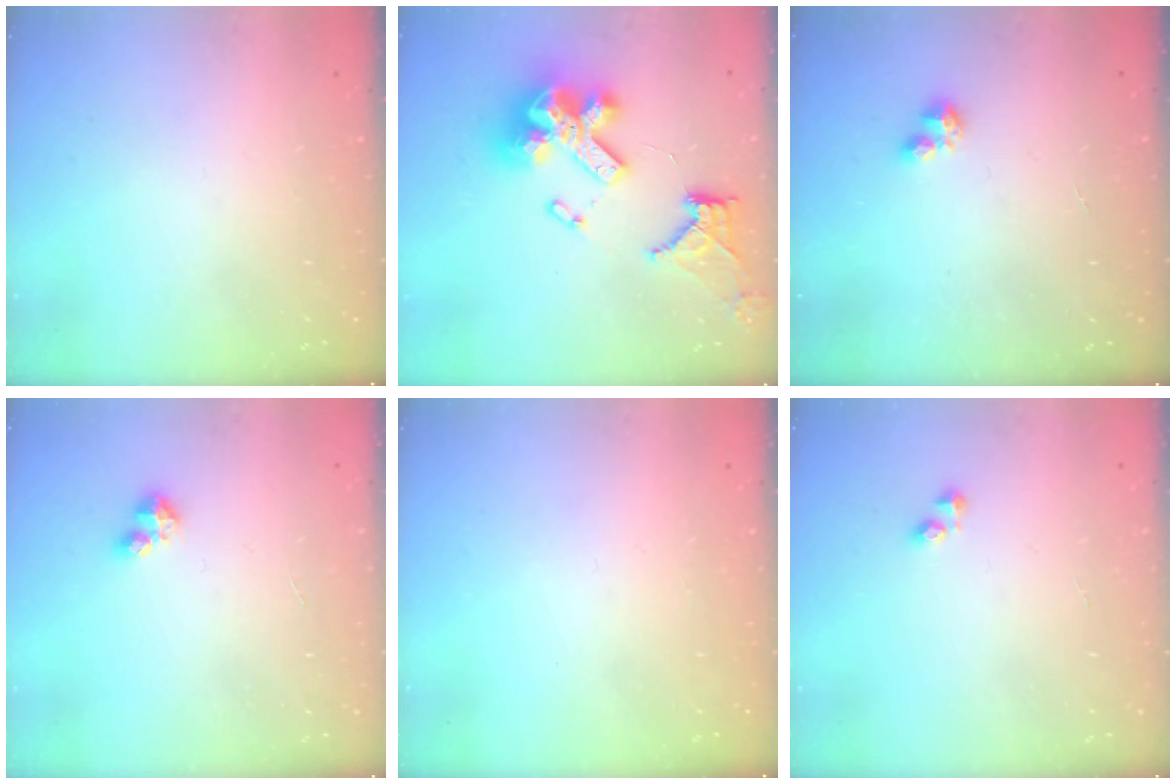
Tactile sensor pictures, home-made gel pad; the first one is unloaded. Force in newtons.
{"total": 19.6, "press": 18.8, "slide": 5.5}
{"total": 1.0, "press": 1.0, "slide": 0.1}
{"total": 2.8, "press": 2.8, "slide": 0.2}
{"total": 0.0}
{"total": 2.2, "press": 2.2, "slide": 0.3}